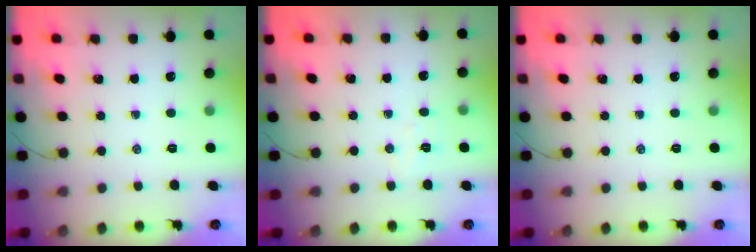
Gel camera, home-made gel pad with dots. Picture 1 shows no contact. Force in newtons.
{"total": 4.0, "press": 3.9, "slide": 0.8}
{"total": 0.0}